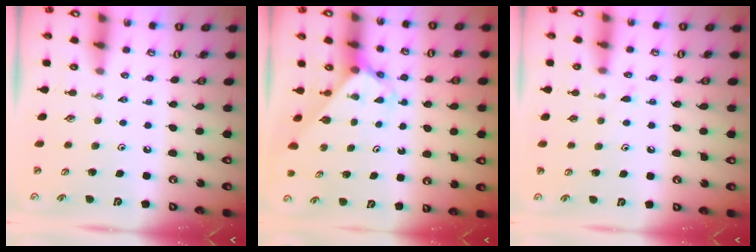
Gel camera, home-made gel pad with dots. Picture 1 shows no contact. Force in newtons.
{"total": 2.7, "press": 2.7, "slide": 0.1}
{"total": 4.6, "press": 4.6, "slide": 0.4}